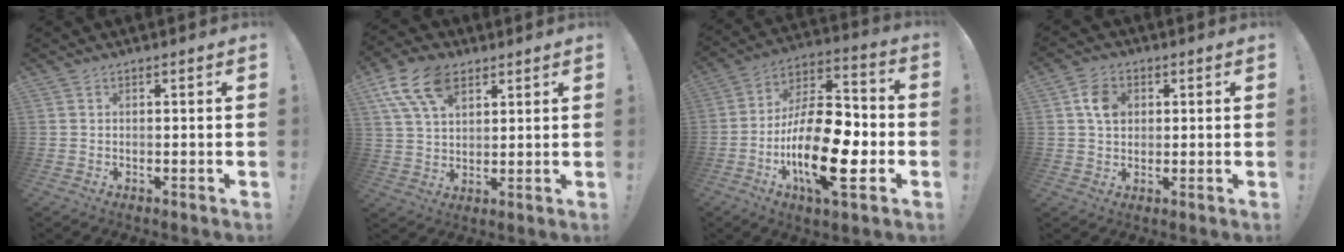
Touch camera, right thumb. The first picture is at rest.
{"total": 13.5, "force": [7.1, 8.1, 8.1], "torque": [-0.158, -0.017, 0.137]}
{"total": 24.0, "force": [-7.4, 10.1, 20.4], "torque": [-0.383, 0.041, -0.113]}
{"total": 6.7, "force": [1.6, 5.3, 3.8], "torque": [-0.053, 0.006, 0.031]}